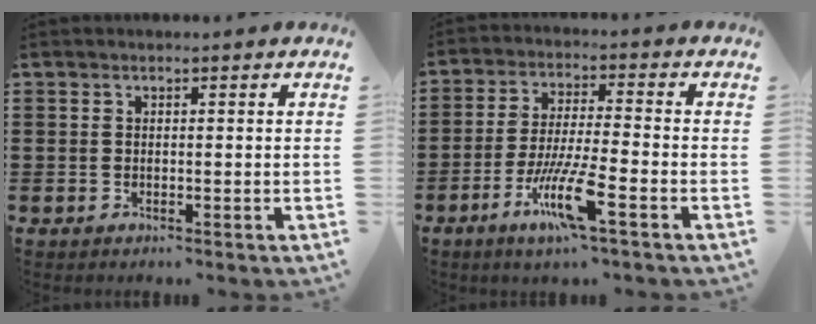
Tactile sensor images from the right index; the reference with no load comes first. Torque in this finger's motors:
{"motor_torque": [0.42, -0.24, 0.43, 0.21]}